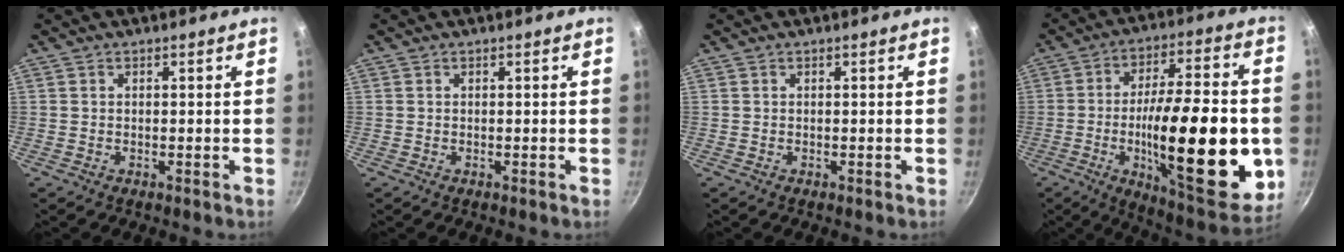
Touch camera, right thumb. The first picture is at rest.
{"total": 0.0}
{"total": 0.0}
{"total": 29.8, "force": [-5.1, 9.6, 27.7], "torque": [-0.391, 0.005, -0.073]}